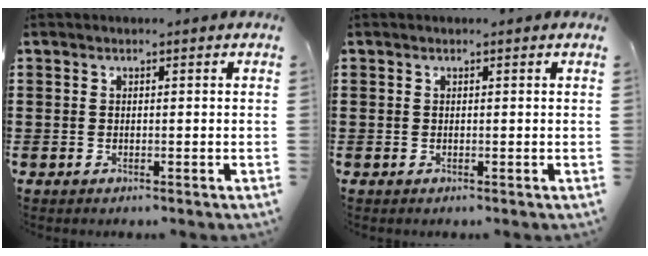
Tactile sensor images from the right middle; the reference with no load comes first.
{"total": 0.0}